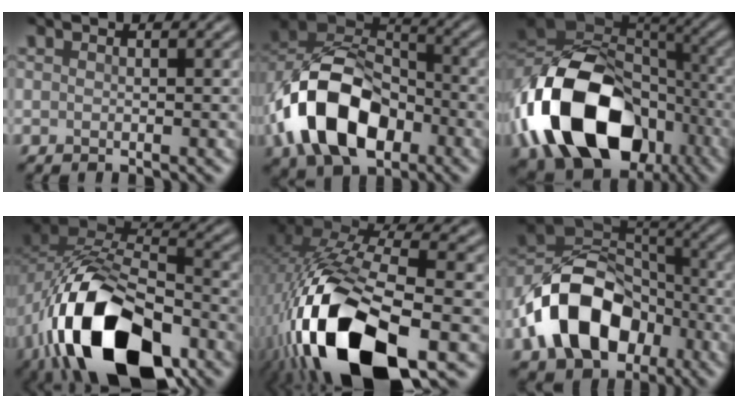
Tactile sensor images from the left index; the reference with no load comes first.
{"total": 12.3, "force": [-4.6, 7.6, 8.5], "torque": [-0.167, 0.005, -0.092]}
{"total": 18.3, "force": [-6.7, 12.5, 11.6], "torque": [-0.246, -0.027, -0.119]}
{"total": 15.5, "force": [-7.3, 8.0, 11.0], "torque": [-0.206, -0.019, -0.135]}
{"total": 16.7, "force": [-6.9, 7.3, 13.4], "torque": [-0.283, -0.026, -0.115]}
{"total": 11.9, "force": [-4.6, 8.1, 7.4], "torque": [-0.138, 0.003, -0.091]}